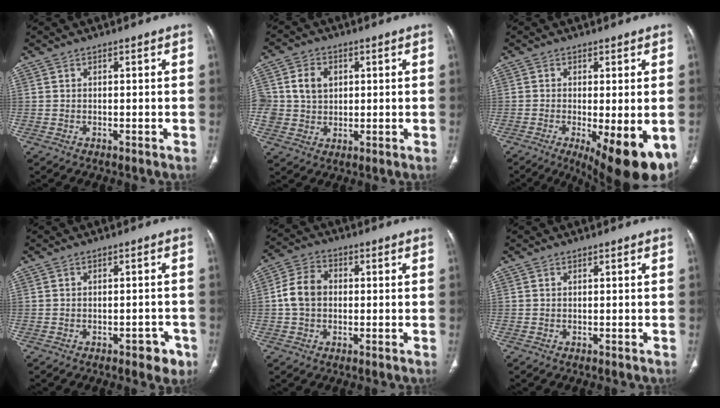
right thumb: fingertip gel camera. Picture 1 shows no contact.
{"total": 8.6, "force": [1.8, 7.2, 4.4], "torque": [-0.067, -0.003, 0.039]}
{"total": 14.0, "force": [-5.3, 4.4, 12.1], "torque": [-0.141, -0.021, -0.069]}
{"total": 3.9, "force": [-2.2, 2.1, 2.5], "torque": [-0.014, 0.014, -0.023]}
{"total": 7.3, "force": [-0.1, 5.7, 4.6], "torque": [-0.081, 0.018, -0.009]}
{"total": 0.0}